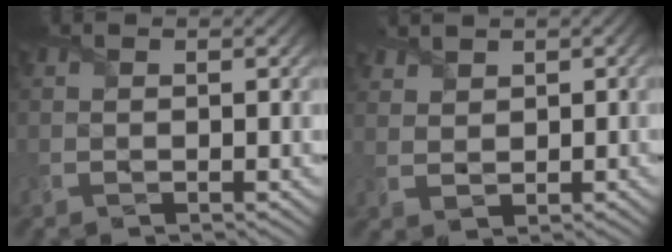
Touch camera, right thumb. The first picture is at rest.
{"total": 2.9, "force": [2.1, 2.0, 0.6], "torque": [-0.029, -0.008, 0.052]}